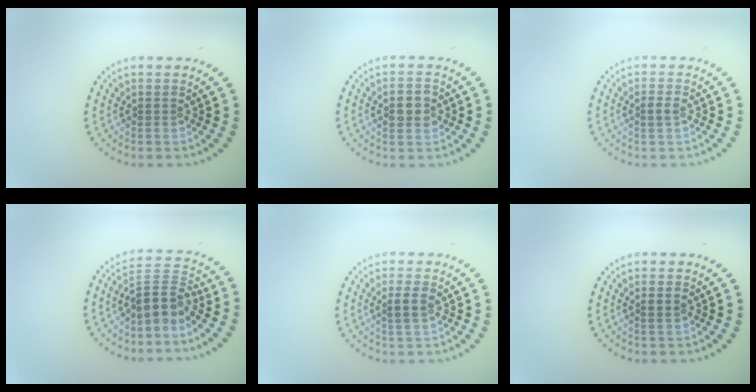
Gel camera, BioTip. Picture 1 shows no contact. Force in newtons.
{"total": 3.0, "press": 3.0, "slide": 0.2}
{"total": 1.1, "press": 1.1, "slide": 0.3}
{"total": 3.9, "press": 3.2, "slide": 2.2}
{"total": 1.5, "press": 1.4, "slide": 0.6}
{"total": 0.9, "press": 0.9, "slide": 0.2}